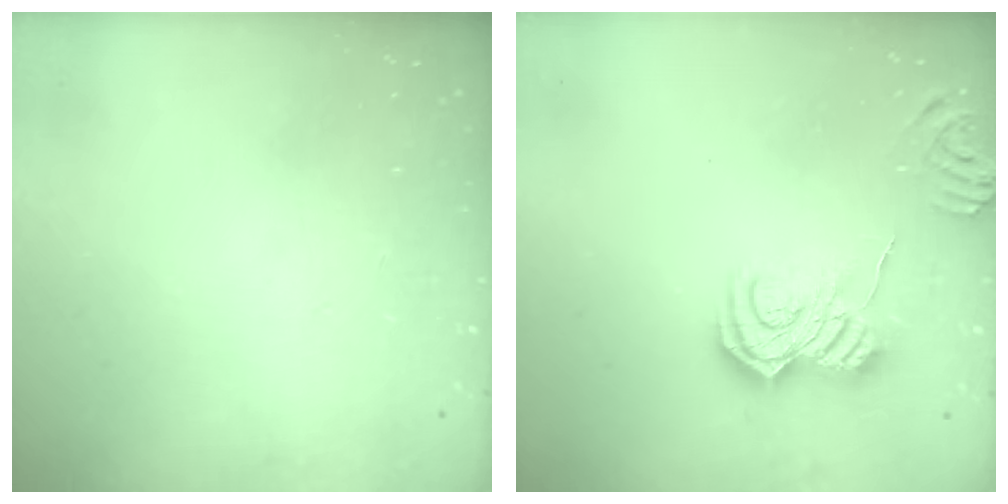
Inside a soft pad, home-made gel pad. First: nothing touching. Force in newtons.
{"total": 10.1, "press": 10.1, "slide": 0.9}